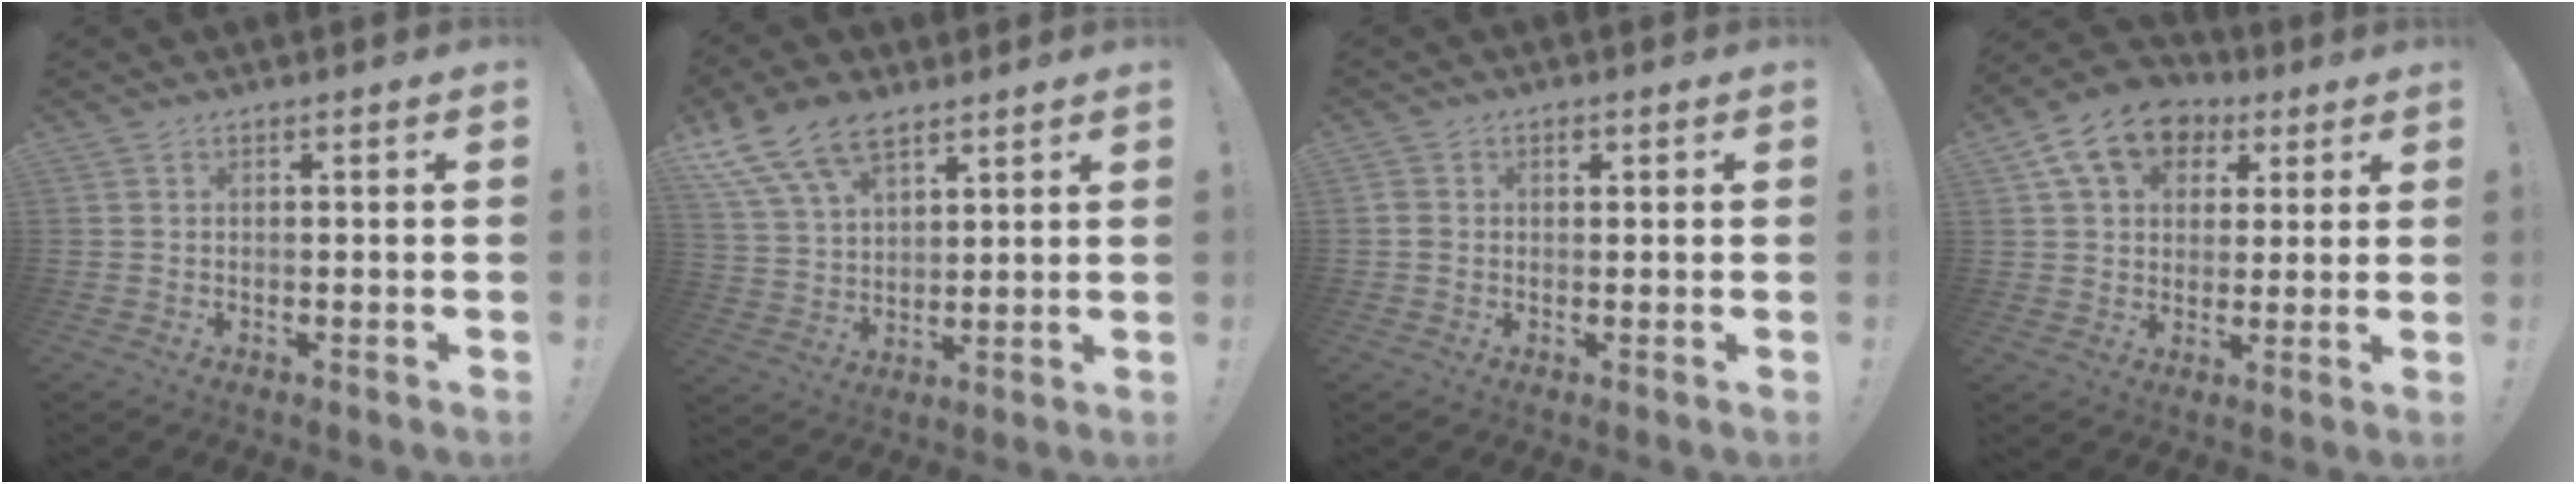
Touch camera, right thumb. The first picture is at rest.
{"total": 14.5, "force": [9.4, 8.0, 7.7], "torque": [-0.138, -0.046, 0.178]}
{"total": 2.6, "force": [0.1, 2.3, 1.2], "torque": [-0.017, 0.006, 0.001]}
{"total": 13.7, "force": [6.1, 10.1, 7.0], "torque": [-0.111, -0.017, 0.120]}